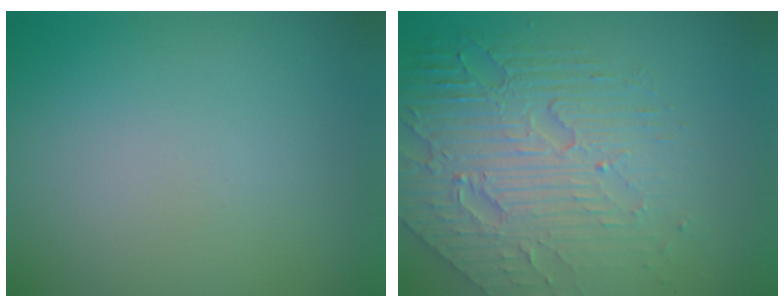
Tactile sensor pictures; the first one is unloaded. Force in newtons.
{"total": 8.1, "press": 5.6, "slide": 5.9}